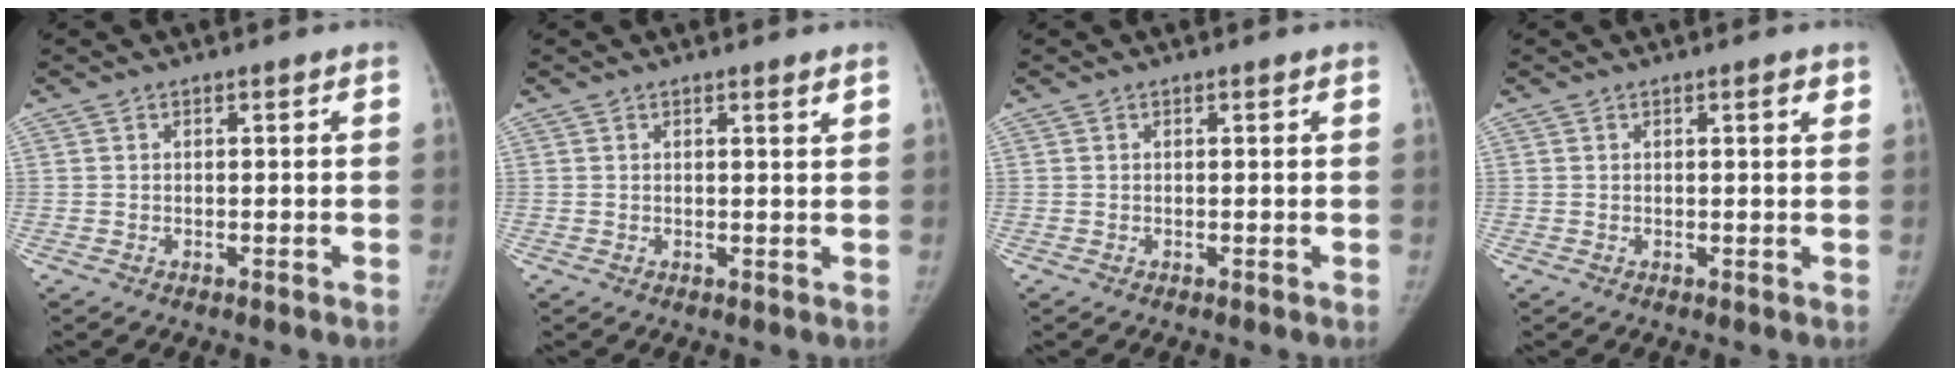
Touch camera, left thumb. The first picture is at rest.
{"total": 0.8, "force": [0.6, 0.0, 0.6], "torque": [-0.009, -0.004, 0.008]}
{"total": 0.0}
{"total": 1.6, "force": [0.9, 0.3, 1.3], "torque": [-0.015, -0.003, 0.010]}